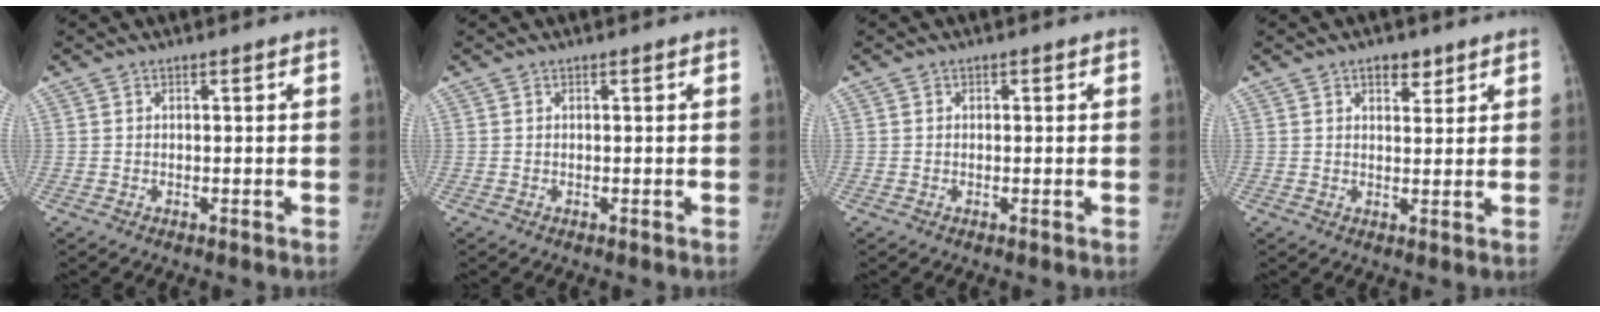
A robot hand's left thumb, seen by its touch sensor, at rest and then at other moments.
{"total": 0.0}
{"total": 0.6, "force": [0.1, 0.6, 0.0], "torque": [0.006, 0.003, -0.002]}
{"total": 3.9, "force": [2.4, 2.2, 2.0], "torque": [-0.005, -0.011, 0.036]}